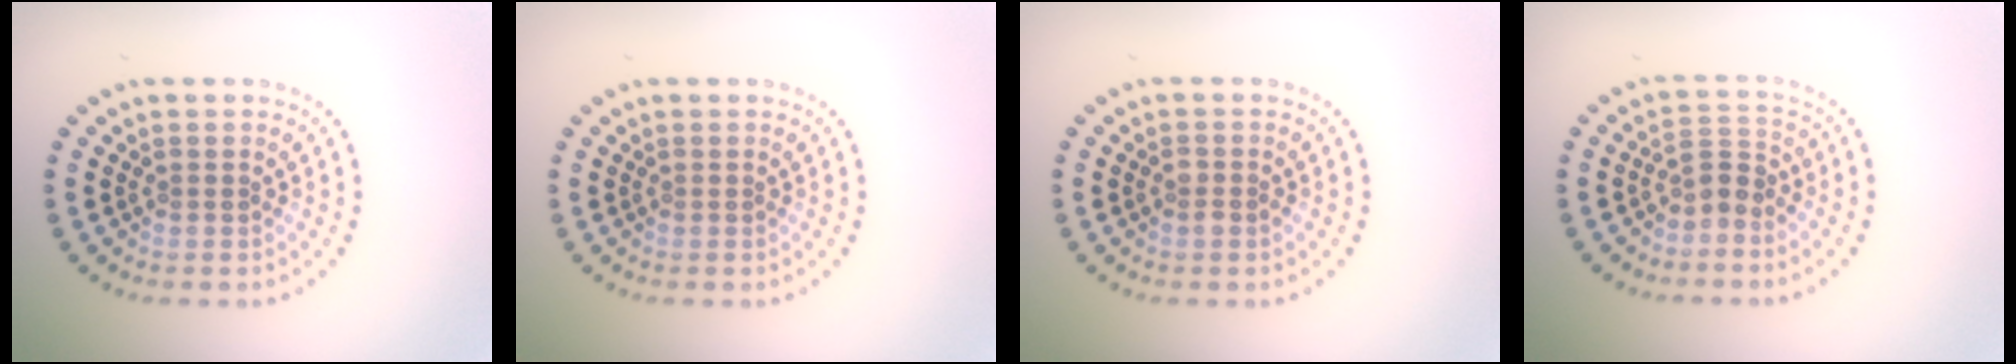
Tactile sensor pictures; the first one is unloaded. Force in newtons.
{"total": 0.0}
{"total": 1.0, "press": 1.0, "slide": 0.3}
{"total": 2.3, "press": 1.6, "slide": 1.6}